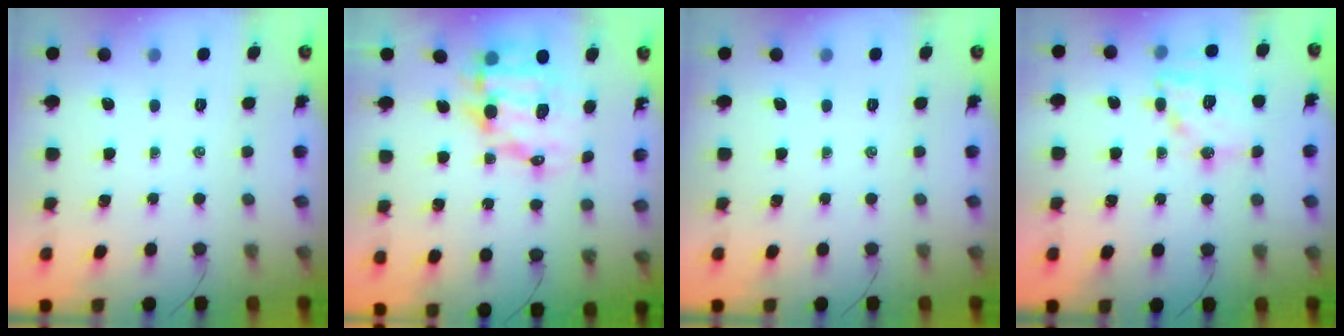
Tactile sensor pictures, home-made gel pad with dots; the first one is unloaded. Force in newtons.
{"total": 13.9, "press": 13.5, "slide": 3.0}
{"total": 0.0}
{"total": 14.7, "press": 14.6, "slide": 1.8}